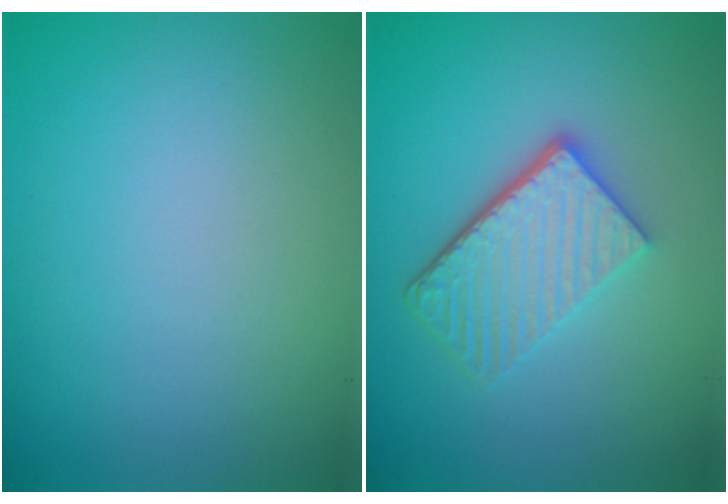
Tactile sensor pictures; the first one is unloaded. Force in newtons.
{"total": 4.9, "press": 3.6, "slide": 3.3}